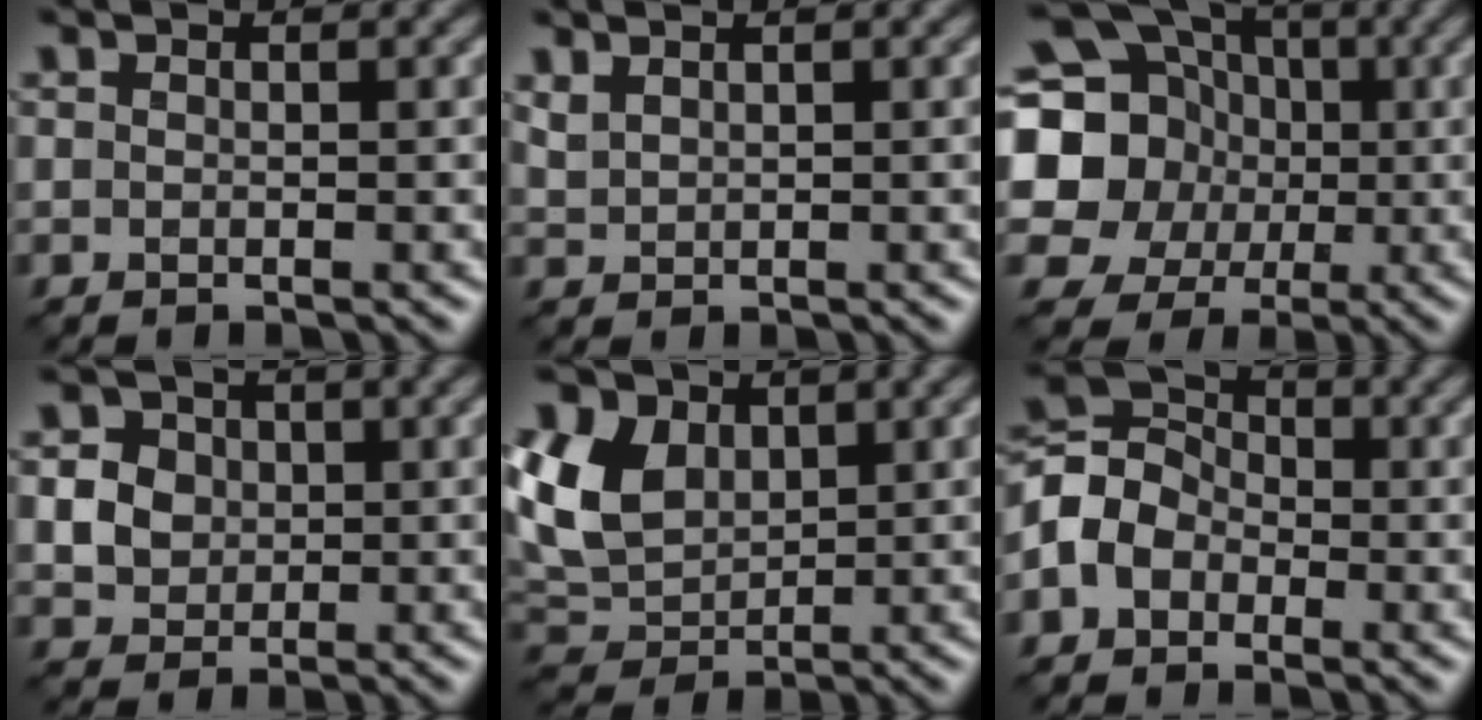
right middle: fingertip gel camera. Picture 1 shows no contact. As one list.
[{"total": 1.1, "force": [0.9, 0.4, 0.3], "torque": [-0.014, -0.001, 0.027]}, {"total": 15.8, "force": [1.8, 14.4, 6.1], "torque": [-0.153, 0.035, -0.010]}, {"total": 2.8, "force": [0.2, 2.6, 0.9], "torque": [-0.019, 0.000, 0.006]}, {"total": 7.5, "force": [2.7, 5.3, 4.6], "torque": [-0.131, 0.021, 0.048]}, {"total": 4.4, "force": [-1.3, 3.7, 2.1], "torque": [-0.041, 0.013, -0.039]}]